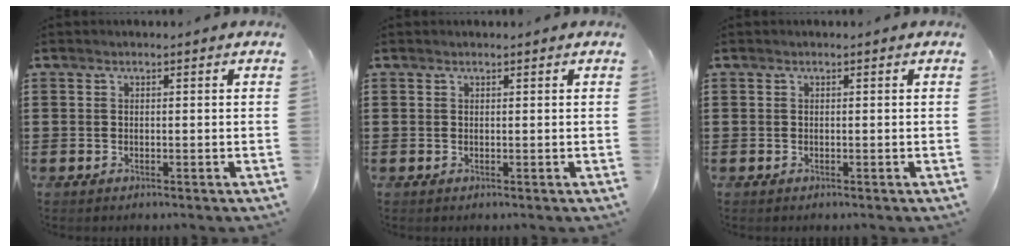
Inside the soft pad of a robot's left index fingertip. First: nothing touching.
{"total": 0.0}
{"total": 0.0}